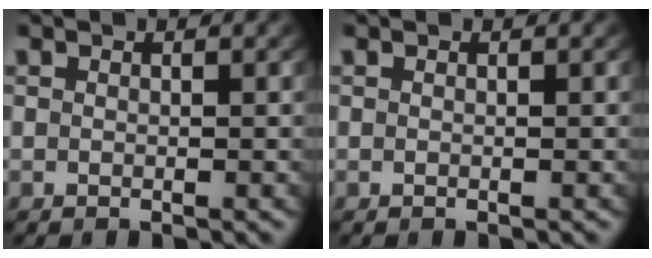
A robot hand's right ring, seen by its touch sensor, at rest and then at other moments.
{"total": 0.0}